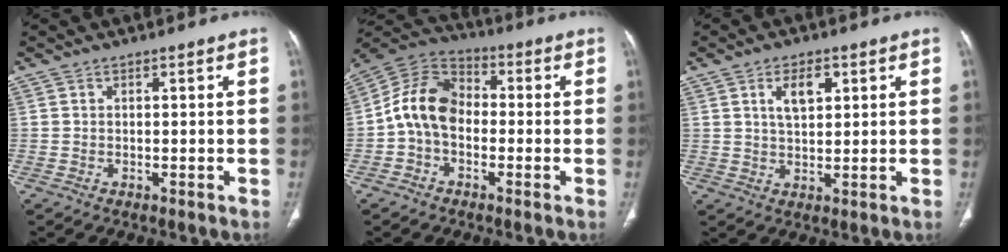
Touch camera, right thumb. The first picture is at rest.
{"total": 10.8, "force": [-1.4, 7.8, 7.3], "torque": [-0.124, 0.034, -0.042]}
{"total": 5.7, "force": [2.4, 2.8, 4.3], "torque": [-0.067, -0.008, 0.046]}